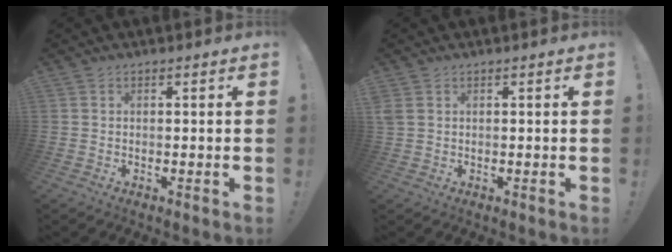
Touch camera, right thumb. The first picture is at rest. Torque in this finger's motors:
{"motor_torque": [0.23, 0.25, 0.68, 0.46, 0.14]}